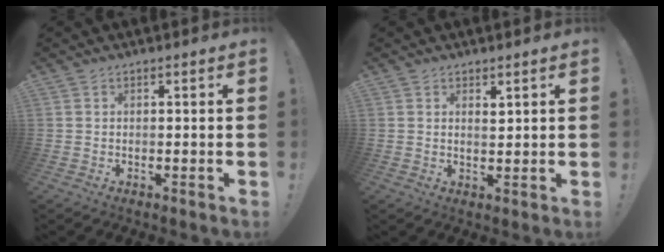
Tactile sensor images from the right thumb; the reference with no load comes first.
{"total": 2.0, "force": [1.7, 0.7, 0.9], "torque": [0.003, -0.013, 0.025]}